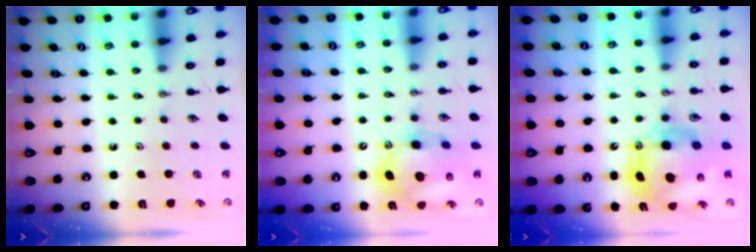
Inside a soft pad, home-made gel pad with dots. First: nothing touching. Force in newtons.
{"total": 13.7, "press": 13.5, "slide": 2.3}
{"total": 13.0, "press": 12.9, "slide": 1.4}